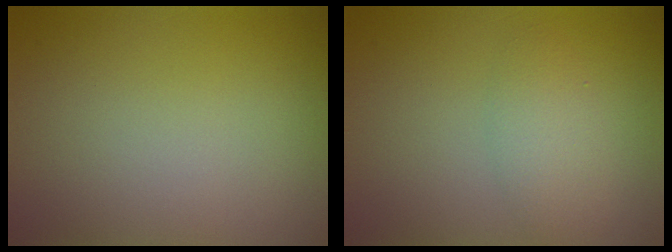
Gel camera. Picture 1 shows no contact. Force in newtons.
{"total": 2.3, "press": 2.3, "slide": 0.1}